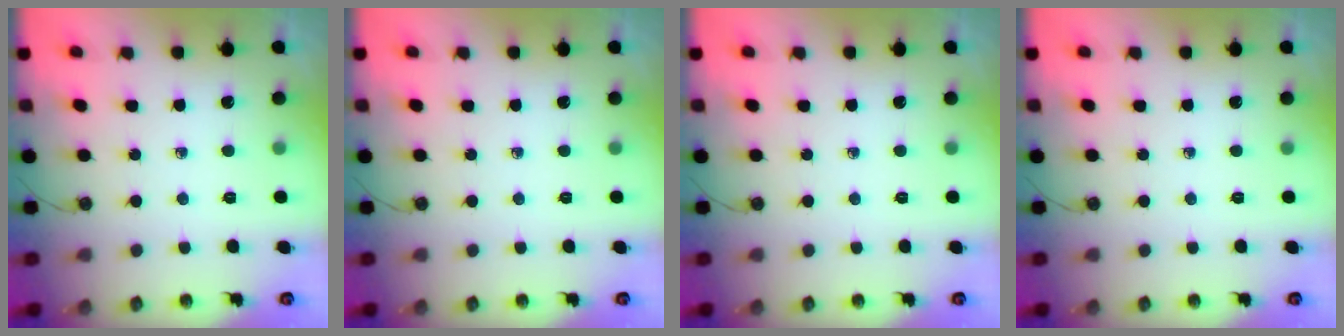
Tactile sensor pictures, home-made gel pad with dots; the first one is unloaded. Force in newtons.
{"total": 0.0}
{"total": 0.0}
{"total": 0.0}